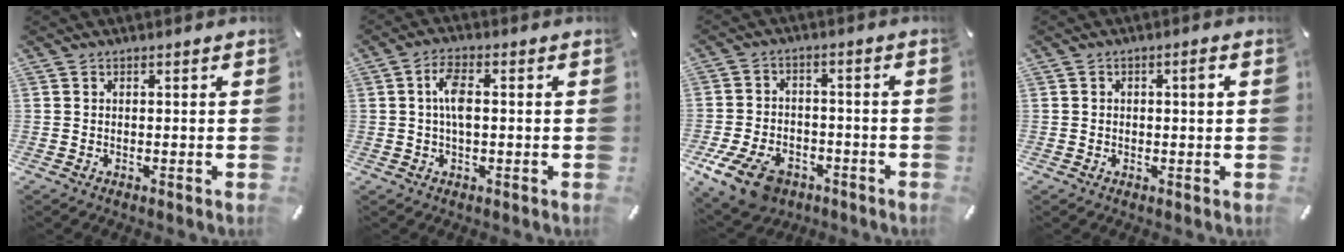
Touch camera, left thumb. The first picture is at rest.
{"total": 5.6, "force": [0.3, 2.5, 5.0], "torque": [-0.102, 0.007, 0.003]}
{"total": 10.5, "force": [-5.7, 6.9, 5.4], "torque": [-0.120, 0.034, -0.103]}
{"total": 2.1, "force": [0.2, 1.0, 1.8], "torque": [-0.028, 0.005, -0.002]}